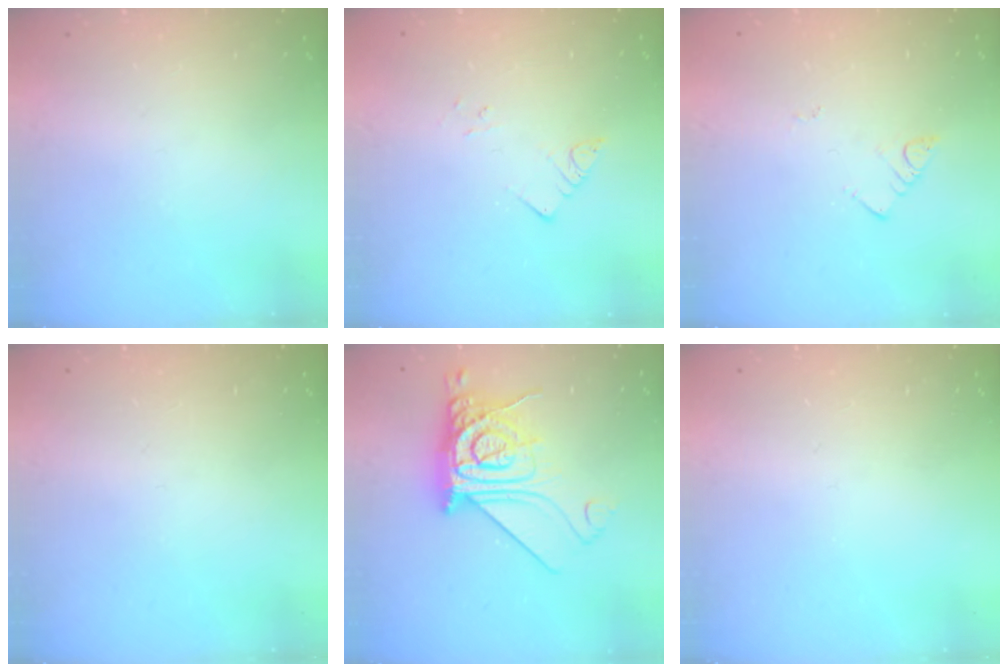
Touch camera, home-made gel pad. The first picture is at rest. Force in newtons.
{"total": 2.9, "press": 2.9, "slide": 0.4}
{"total": 2.7, "press": 2.7, "slide": 0.6}
{"total": 0.0}
{"total": 20.3, "press": 20.2, "slide": 2.3}
{"total": 0.0}